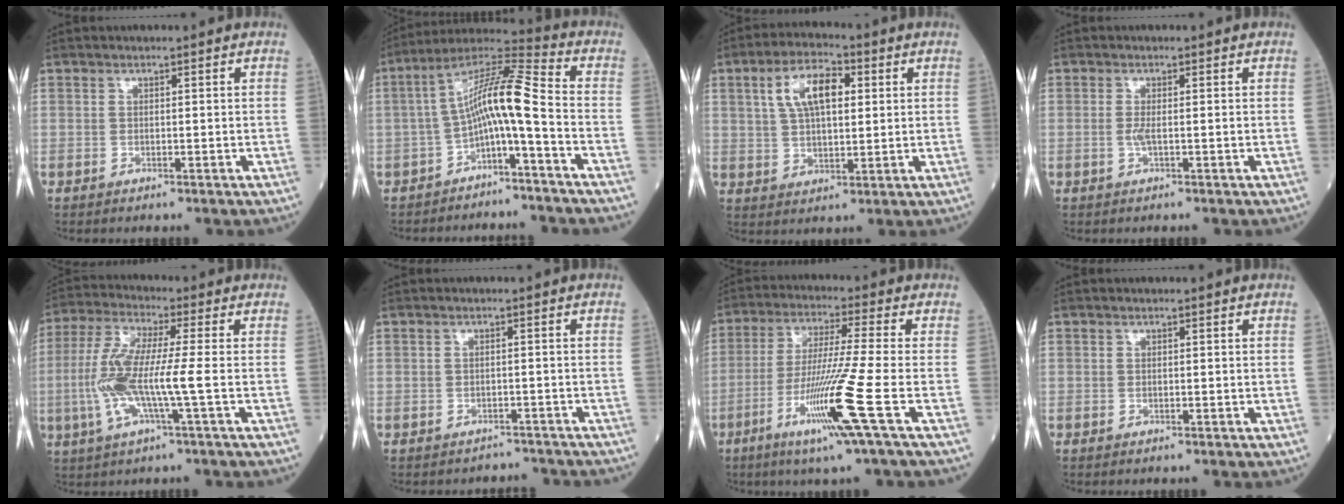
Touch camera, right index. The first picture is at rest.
{"total": 10.1, "force": [-2.5, 0.8, 9.8], "torque": [-0.176, 0.039, -0.048]}
{"total": 9.2, "force": [3.0, 4.0, 7.7], "torque": [-0.147, 0.019, 0.053]}
{"total": 1.4, "force": [-0.2, 0.1, 1.4], "torque": [-0.033, -0.002, -0.005]}
{"total": 10.7, "force": [-1.7, 0.5, 10.5], "torque": [-0.228, 0.004, -0.043]}
{"total": 3.2, "force": [-3.1, 0.9, -0.3], "torque": [0.007, 0.005, -0.037]}
{"total": 12.7, "force": [-5.0, -2.3, 11.5], "torque": [-0.224, -0.031, -0.098]}
{"total": 0.0}